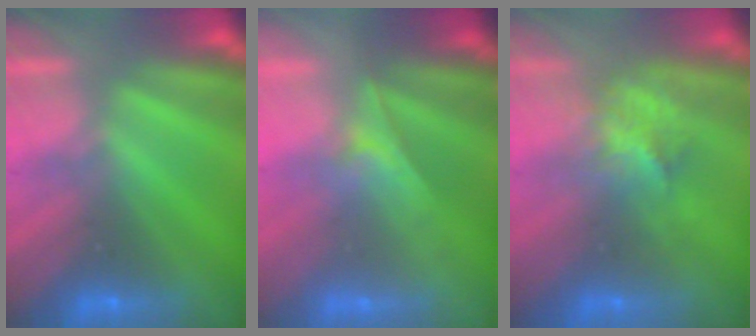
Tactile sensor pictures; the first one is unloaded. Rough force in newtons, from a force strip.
{"total": 1.9}
{"total": 2.7}